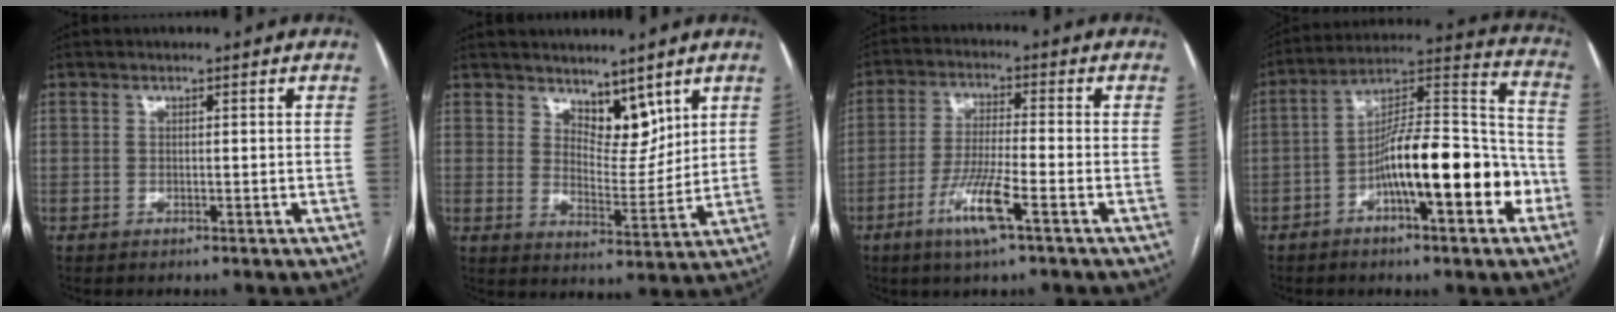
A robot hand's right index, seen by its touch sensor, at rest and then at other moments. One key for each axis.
{"total": 6.6, "fx": 4.9, "fy": 3.2, "fz": 3.0, "tx": -0.040, "ty": -0.007, "tz": 0.092}
{"total": 8.2, "fx": -4.0, "fy": 0.2, "fz": 7.1, "tx": -0.141, "ty": -0.012, "tz": -0.076}
{"total": 17.5, "fx": -6.0, "fy": 3.9, "fz": 16.0, "tx": -0.252, "ty": 0.028, "tz": -0.096}